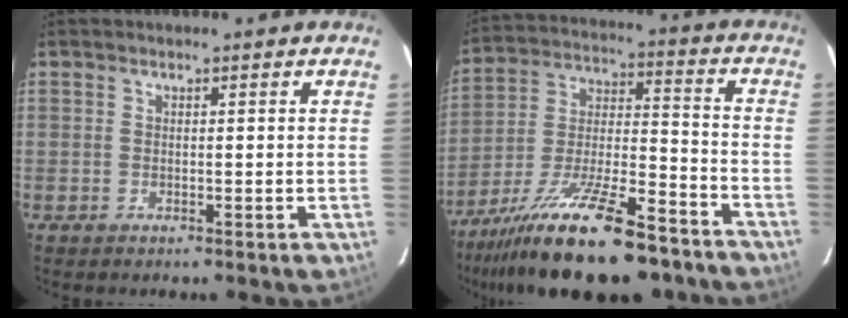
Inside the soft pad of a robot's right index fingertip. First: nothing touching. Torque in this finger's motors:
{"motor_torque": [1.18, -0.96, 1.05, 0.21]}